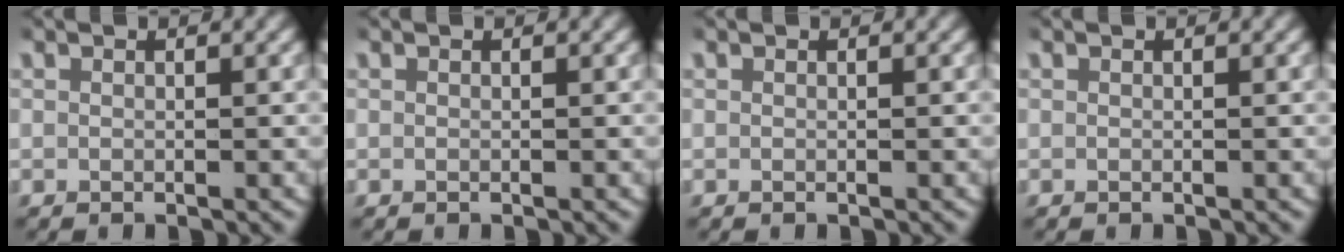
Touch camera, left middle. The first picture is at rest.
{"total": 0.0}
{"total": 0.0}
{"total": 0.0}